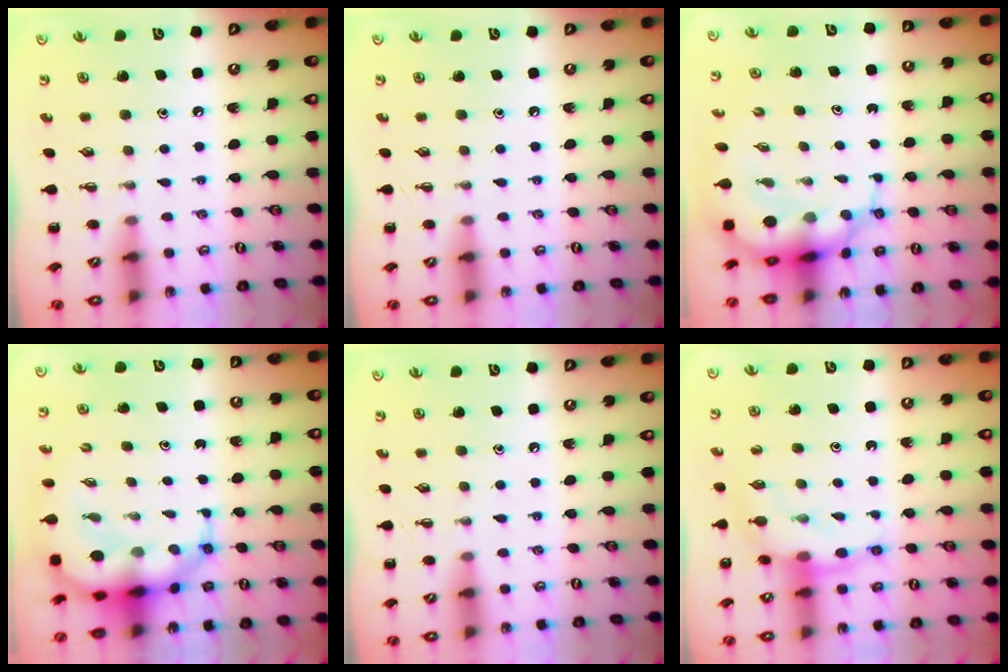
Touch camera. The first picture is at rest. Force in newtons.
{"total": 0.0}
{"total": 8.0, "press": 7.7, "slide": 2.0}
{"total": 9.4, "press": 9.0, "slide": 2.6}
{"total": 0.0}
{"total": 10.2, "press": 10.1, "slide": 1.6}